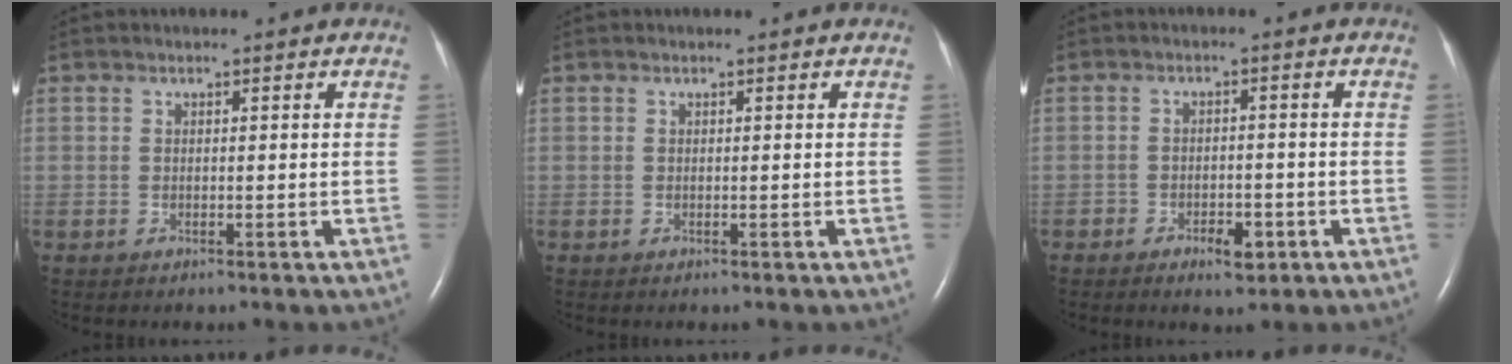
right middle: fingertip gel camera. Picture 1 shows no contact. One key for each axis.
{"total": 0.0}
{"total": 3.5, "fx": -1.9, "fy": 1.6, "fz": 2.4, "tx": -0.036, "ty": 0.004, "tz": -0.026}